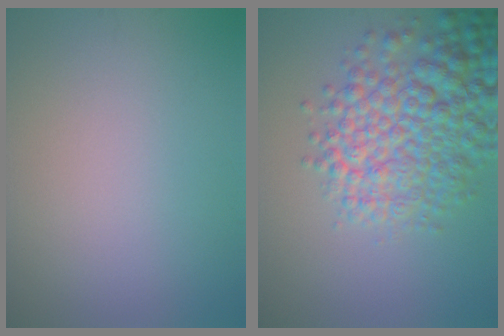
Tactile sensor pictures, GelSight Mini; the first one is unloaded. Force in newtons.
{"total": 8.1, "press": 8.1, "slide": 0.3}